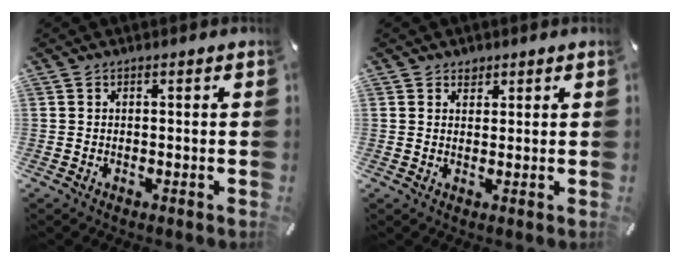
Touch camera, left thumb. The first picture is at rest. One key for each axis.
{"total": 1.8, "fx": 1.2, "fy": 1.4, "fz": 0.2, "tx": 0.012, "ty": -0.005, "tz": 0.018}